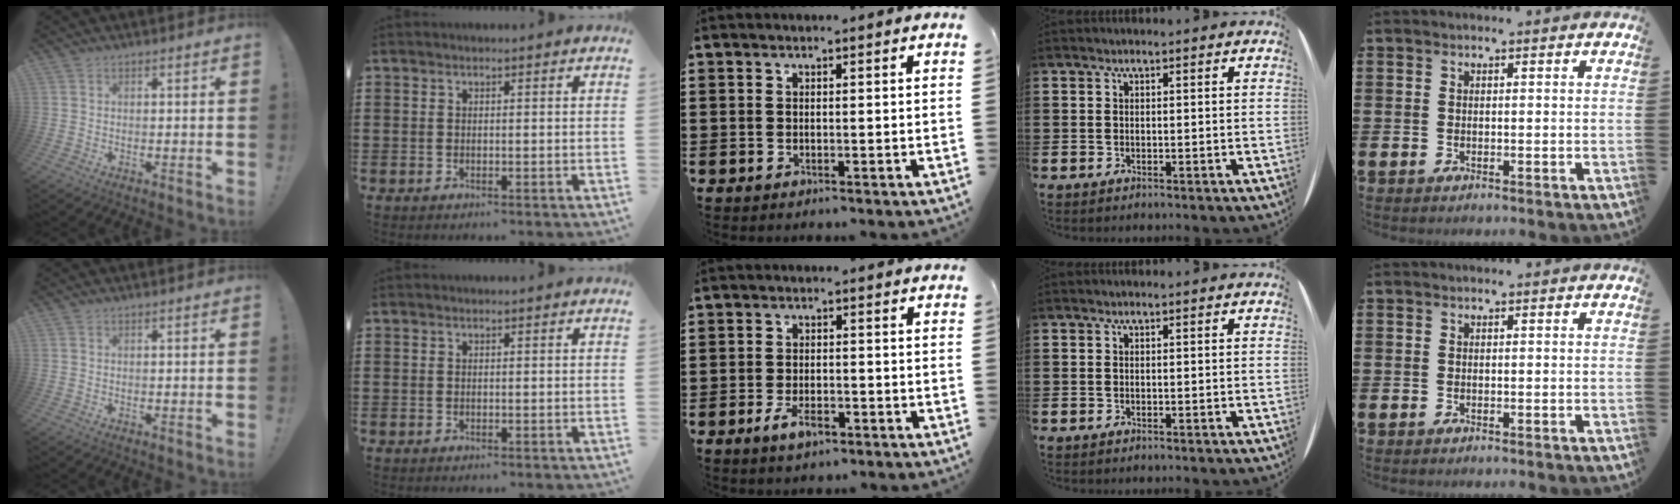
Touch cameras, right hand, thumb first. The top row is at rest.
{"middle": {"total": 3.8, "force": [-2.0, 1.5, 2.8], "torque": [-0.061, -0.004, -0.038]}}